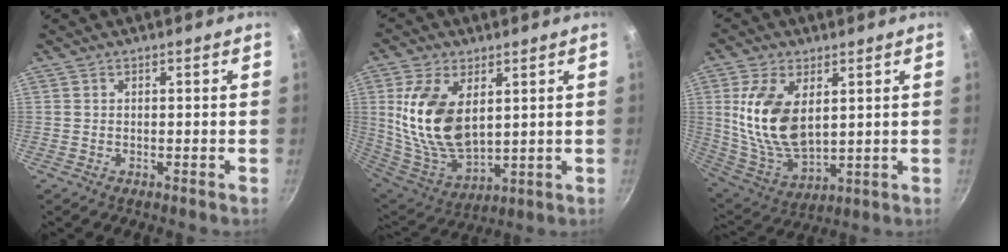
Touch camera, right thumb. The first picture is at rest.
{"total": 16.8, "force": [3.9, 9.5, 13.2], "torque": [-0.247, -0.034, 0.091]}
{"total": 15.3, "force": [3.4, 8.5, 12.2], "torque": [-0.229, -0.029, 0.080]}